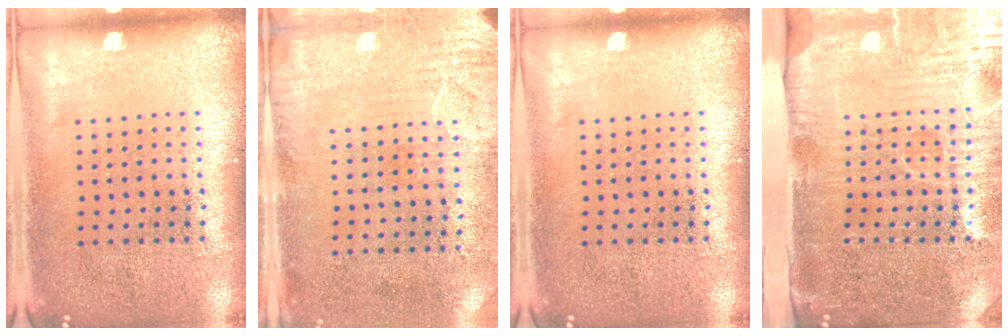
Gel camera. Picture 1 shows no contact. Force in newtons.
{"total": 3.3, "press": 2.7, "slide": 2.0}
{"total": 0.0}
{"total": 5.1, "press": 4.4, "slide": 2.6}